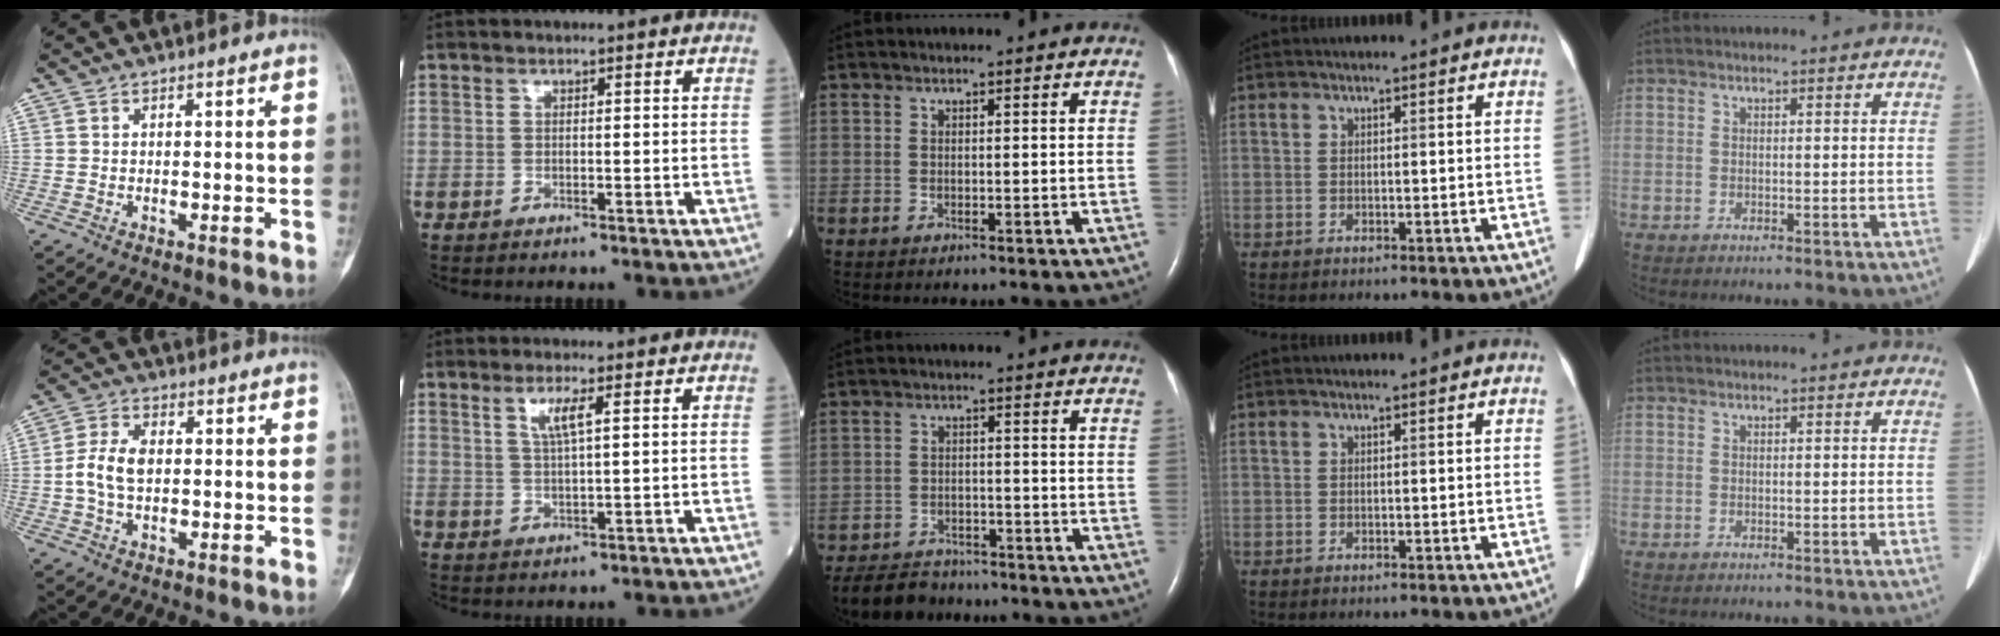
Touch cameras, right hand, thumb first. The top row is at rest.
{"thumb": {"total": 6.8, "force": [-0.2, 4.3, 5.3], "torque": [-0.111, 0.014, -0.006]}, "index": {"total": 3.6, "force": [1.5, 0.1, 3.2], "torque": [-0.066, 0.000, 0.031]}, "middle": {"total": 7.7, "force": [-6.9, 3.1, 1.7], "torque": [-0.031, -0.010, -0.110]}}